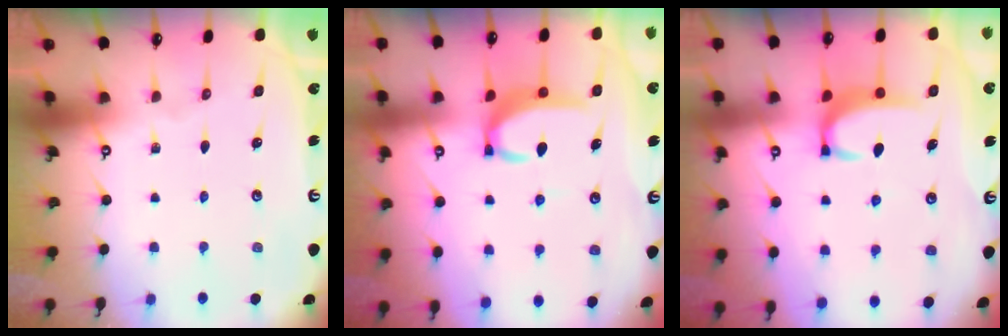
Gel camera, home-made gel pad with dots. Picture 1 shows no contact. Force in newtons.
{"total": 4.9, "press": 4.9, "slide": 0.4}
{"total": 3.3, "press": 3.3, "slide": 0.4}